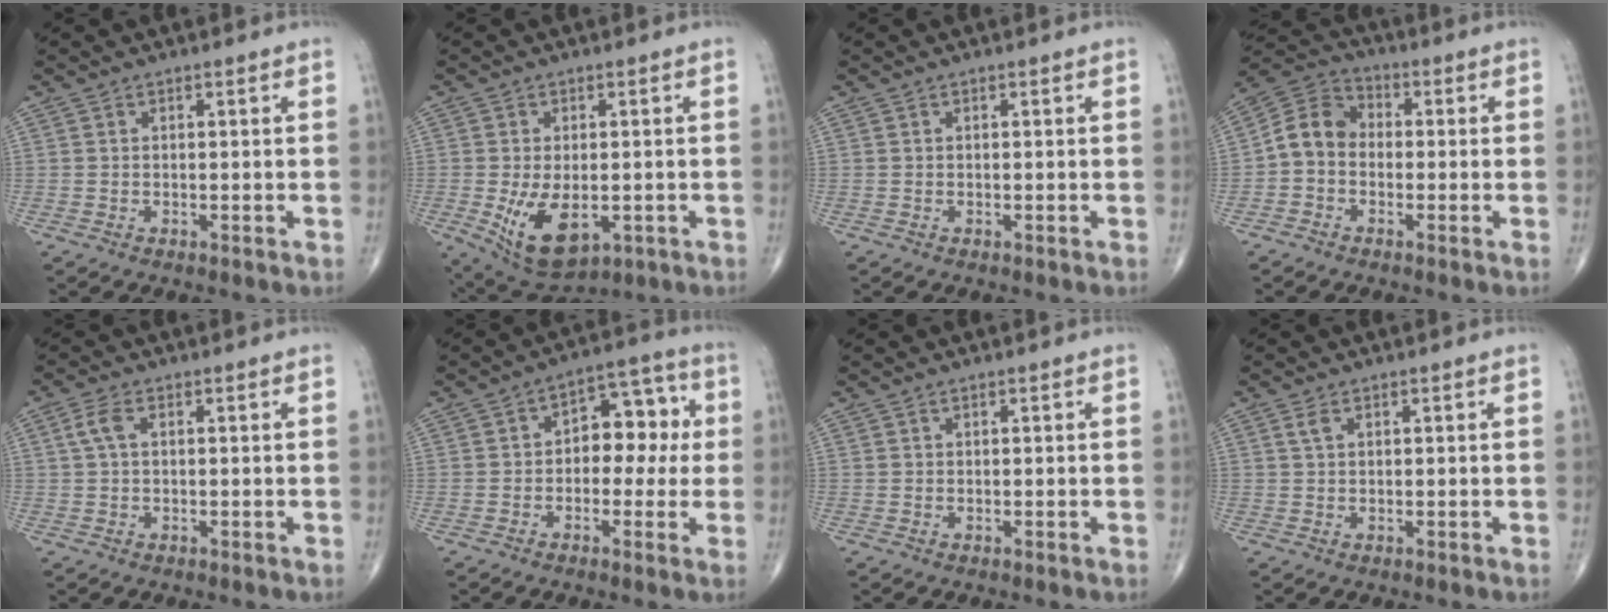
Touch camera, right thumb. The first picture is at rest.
{"total": 10.4, "force": [-2.3, 5.8, 8.3], "torque": [-0.137, -0.014, -0.021]}
{"total": 0.0}
{"total": 8.1, "force": [-1.0, 6.9, 4.2], "torque": [-0.058, 0.034, -0.036]}
{"total": 3.0, "force": [0.7, 1.5, 2.5], "torque": [-0.065, 0.013, 0.015]}
{"total": 10.1, "force": [0.4, 6.5, 7.7], "torque": [-0.061, 0.034, -0.005]}
{"total": 0.0}
{"total": 1.5, "force": [0.8, 0.7, 1.1], "torque": [-0.026, 0.007, 0.018]}